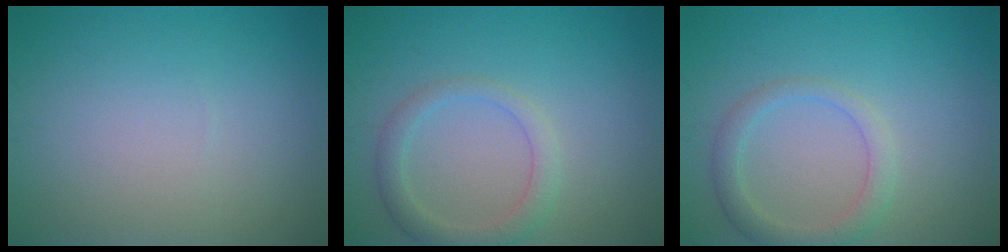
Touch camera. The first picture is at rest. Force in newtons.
{"total": 2.6, "press": 2.6, "slide": 0.3}
{"total": 2.6, "press": 2.6, "slide": 0.3}